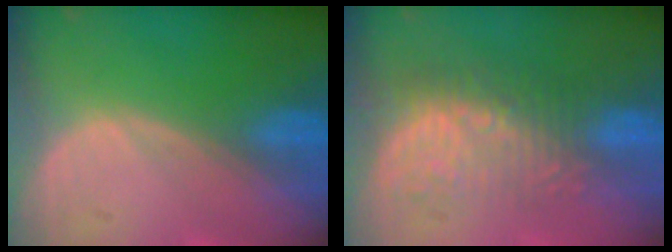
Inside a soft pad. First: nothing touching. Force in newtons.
{"total": 8.9, "press": 8.5, "slide": 2.5}